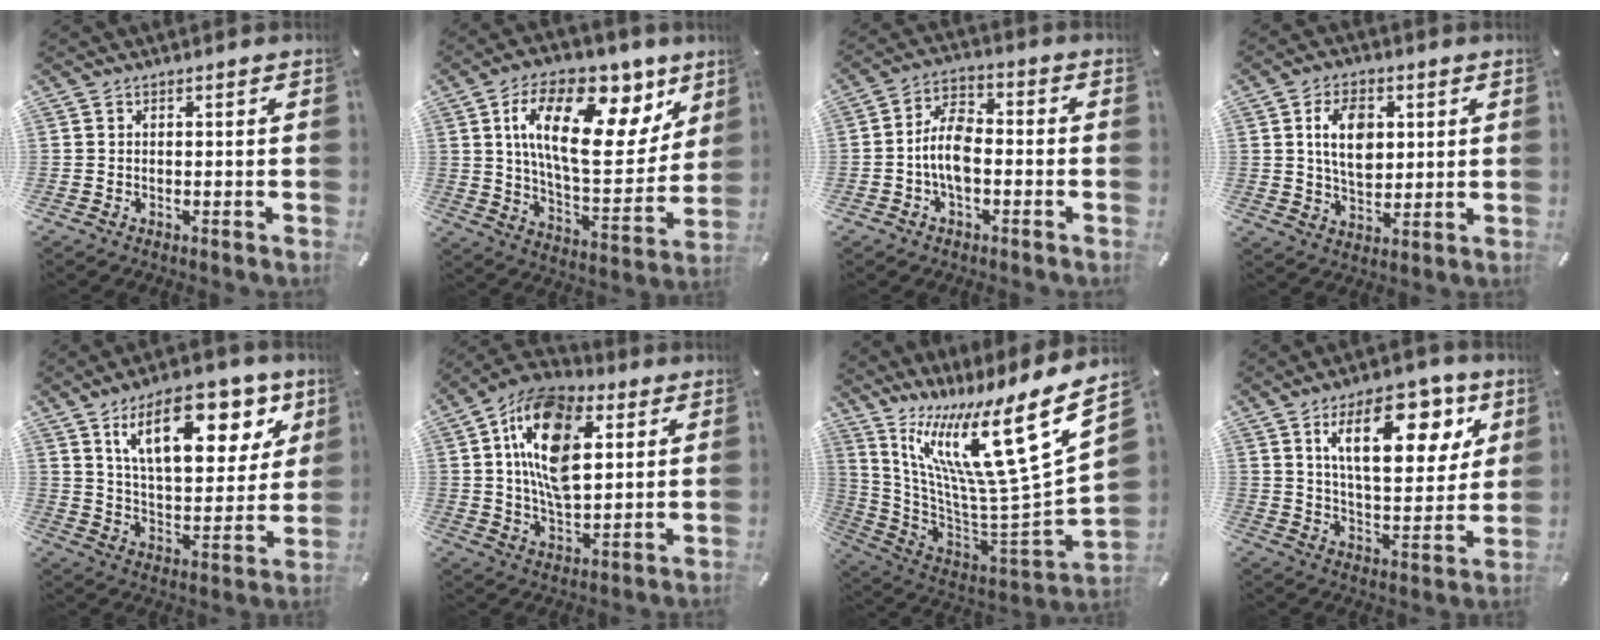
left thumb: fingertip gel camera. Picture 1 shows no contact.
{"total": 23.4, "force": [9.7, 11.4, 17.9], "torque": [-0.275, -0.042, 0.158]}
{"total": 8.5, "force": [-2.1, 4.8, 6.7], "torque": [-0.138, 0.015, -0.040]}
{"total": 9.9, "force": [2.4, 6.7, 7.0], "torque": [-0.127, 0.000, 0.038]}
{"total": 20.4, "force": [11.1, 10.0, 13.9], "torque": [-0.214, -0.039, 0.186]}
{"total": 18.7, "force": [6.1, 11.0, 13.9], "torque": [-0.269, -0.006, 0.104]}
{"total": 22.7, "force": [11.5, 4.7, 19.0], "torque": [-0.332, -0.111, 0.182]}
{"total": 19.7, "force": [9.4, 9.4, 14.5], "torque": [-0.220, -0.022, 0.151]}